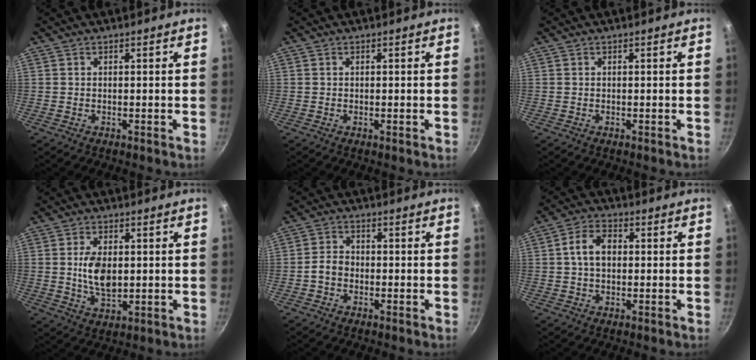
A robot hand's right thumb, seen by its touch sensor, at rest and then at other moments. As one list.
[{"total": 0.0}, {"total": 0.0}, {"total": 7.9, "force": [0.5, 4.6, 6.4], "torque": [-0.107, -0.011, 0.011]}, {"total": 3.4, "force": [-1.1, 2.6, 1.8], "torque": [-0.023, 0.021, -0.026]}, {"total": 6.6, "force": [0.5, 4.6, 4.7], "torque": [-0.072, 0.017, 0.002]}]